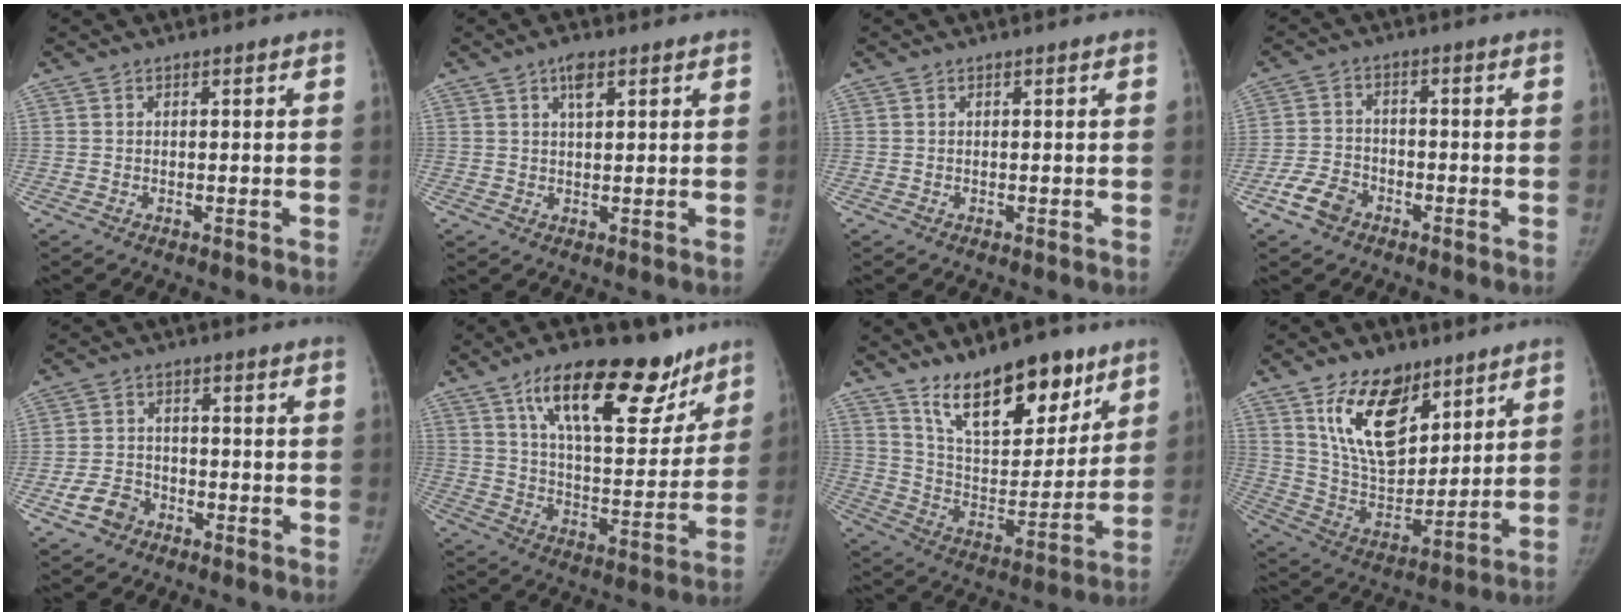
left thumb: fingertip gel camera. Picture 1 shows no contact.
{"total": 3.3, "force": [1.8, 1.3, 2.5], "torque": [-0.039, -0.002, 0.030]}
{"total": 0.0}
{"total": 6.0, "force": [-3.5, 4.1, 2.6], "torque": [-0.045, 0.020, -0.066]}
{"total": 5.4, "force": [-3.1, 4.0, 2.1], "torque": [-0.031, 0.022, -0.053]}
{"total": 23.6, "force": [14.5, 9.9, 15.7], "torque": [-0.189, -0.048, 0.232]}
{"total": 19.6, "force": [13.2, 8.6, 11.6], "torque": [-0.126, -0.082, 0.228]}
{"total": 17.3, "force": [9.9, 9.6, 10.4], "torque": [-0.130, -0.060, 0.190]}